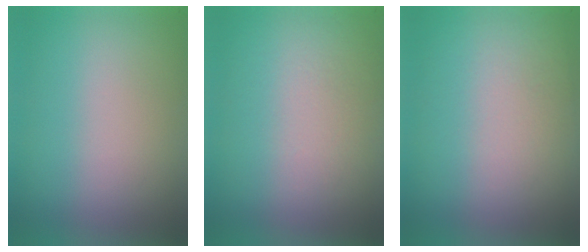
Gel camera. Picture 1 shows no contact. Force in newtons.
{"total": 4.1}
{"total": 2.6}